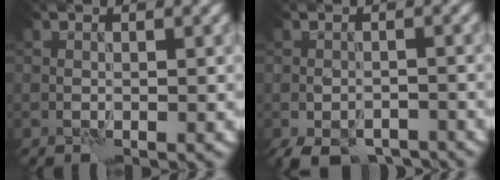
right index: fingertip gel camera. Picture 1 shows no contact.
{"total": 5.8, "force": [-4.7, 2.3, 2.5], "torque": [-0.038, -0.012, -0.073]}